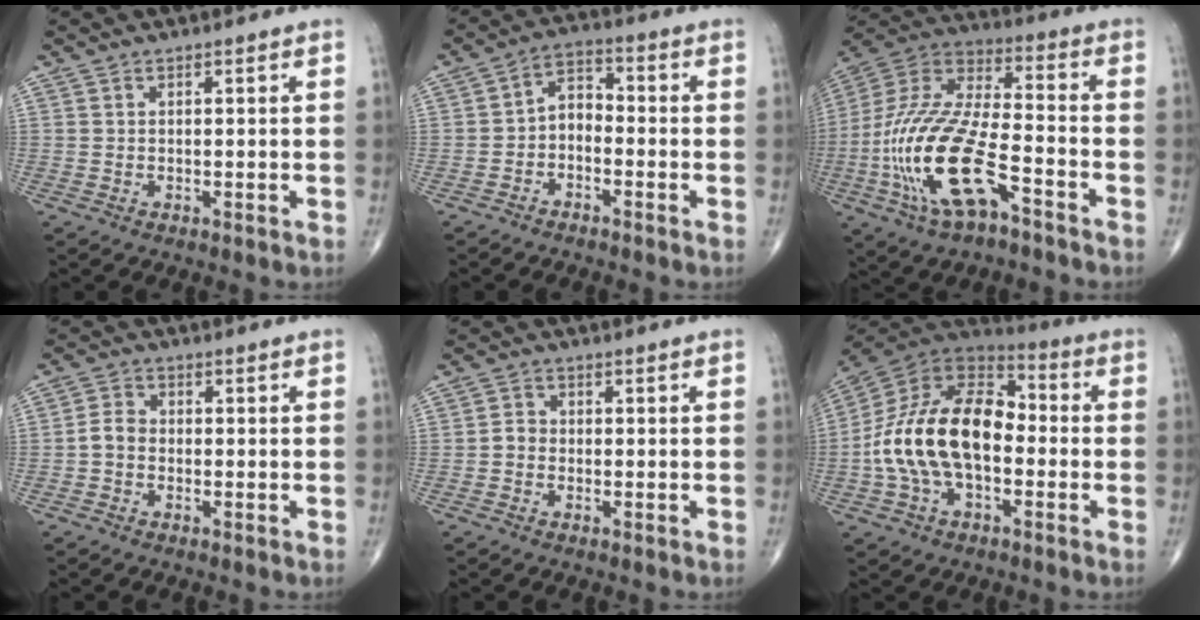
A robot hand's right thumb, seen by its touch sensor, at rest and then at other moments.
{"total": 5.0, "force": [-2.0, 3.2, 3.2], "torque": [-0.041, 0.033, -0.050]}
{"total": 22.6, "force": [-8.5, 8.9, 19.0], "torque": [-0.422, 0.035, -0.154]}
{"total": 3.2, "force": [-0.8, 2.4, 1.9], "torque": [-0.030, 0.011, -0.024]}
{"total": 2.0, "force": [-0.6, 1.7, 0.9], "torque": [-0.008, 0.007, -0.018]}
{"total": 20.9, "force": [-2.4, 12.5, 16.6], "torque": [-0.298, 0.040, -0.047]}